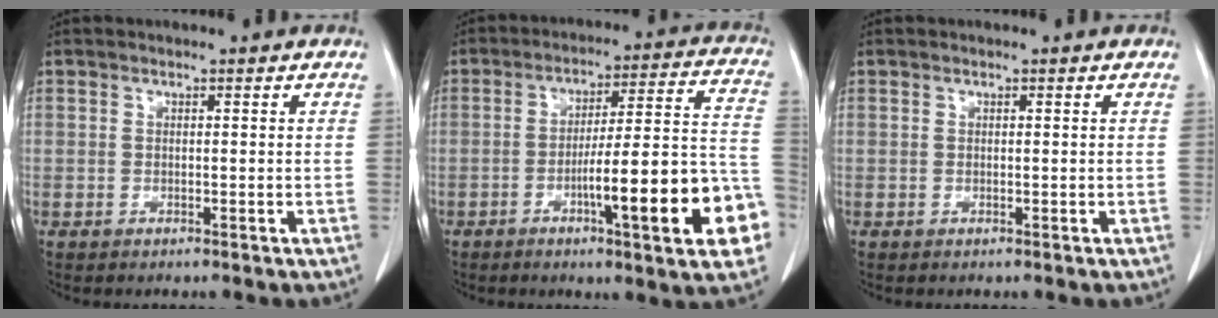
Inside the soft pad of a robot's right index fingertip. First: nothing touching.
{"total": 18.6, "force": [-6.8, 1.6, 17.2], "torque": [-0.183, 0.021, -0.090]}
{"total": 0.0}